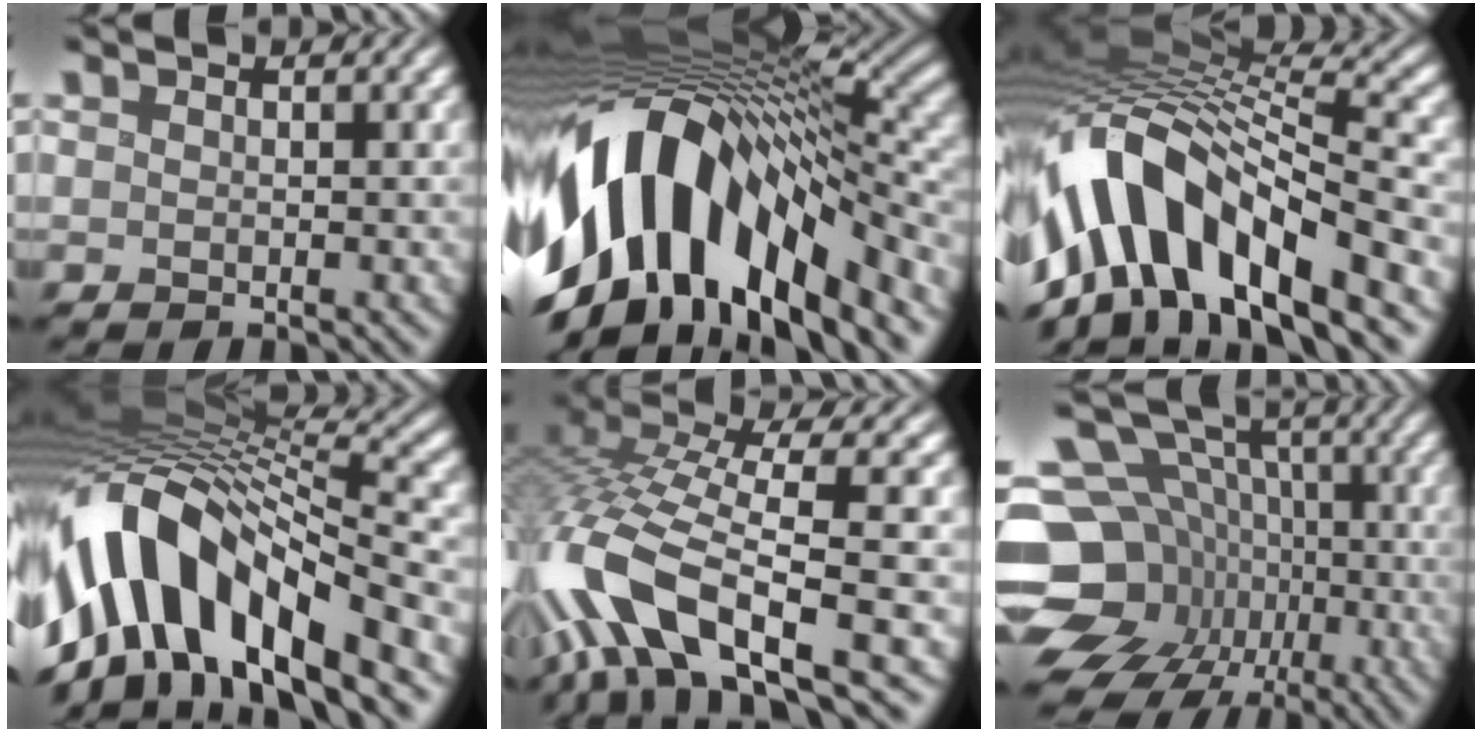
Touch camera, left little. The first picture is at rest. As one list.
[{"total": 15.4, "force": [-4.6, 8.3, 12.2], "torque": [-0.219, 0.011, -0.081]}, {"total": 12.8, "force": [-6.0, 5.6, 9.8], "torque": [-0.180, 0.015, -0.115]}, {"total": 14.1, "force": [-4.9, 6.1, 11.7], "torque": [-0.219, 0.025, -0.089]}, {"total": 11.1, "force": [-4.0, 3.1, 9.8], "torque": [-0.204, 0.012, -0.084]}, {"total": 15.0, "force": [-5.6, 12.3, 6.5], "torque": [-0.140, -0.015, -0.098]}]